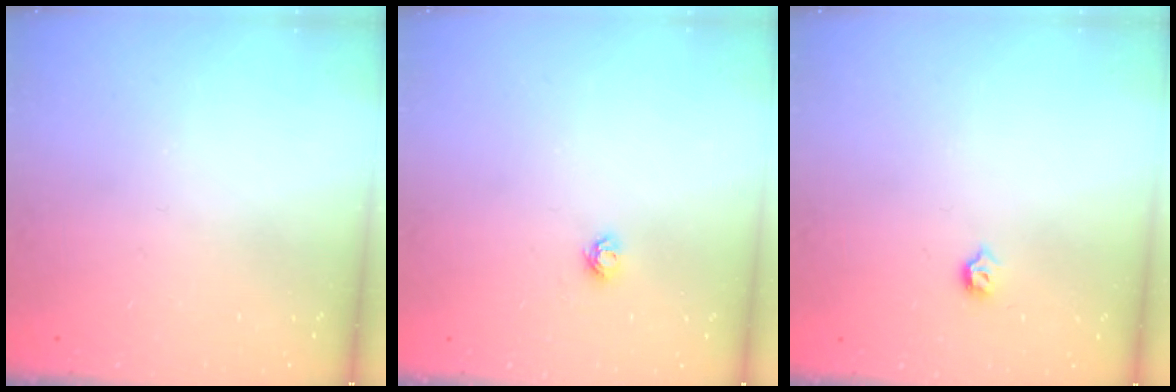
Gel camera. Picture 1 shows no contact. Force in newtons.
{"total": 3.8, "press": 3.8, "slide": 0.5}
{"total": 3.4, "press": 3.3, "slide": 0.6}